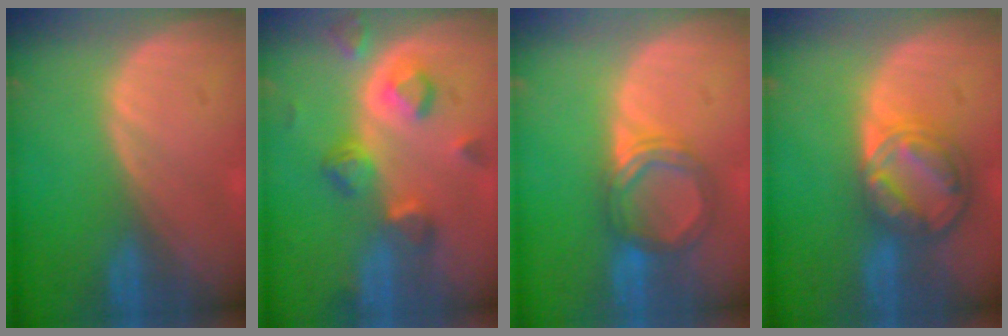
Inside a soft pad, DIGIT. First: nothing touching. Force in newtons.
{"total": 7.1, "press": 6.8, "slide": 2.0}
{"total": 5.5, "press": 5.2, "slide": 1.7}
{"total": 8.6, "press": 7.2, "slide": 4.6}